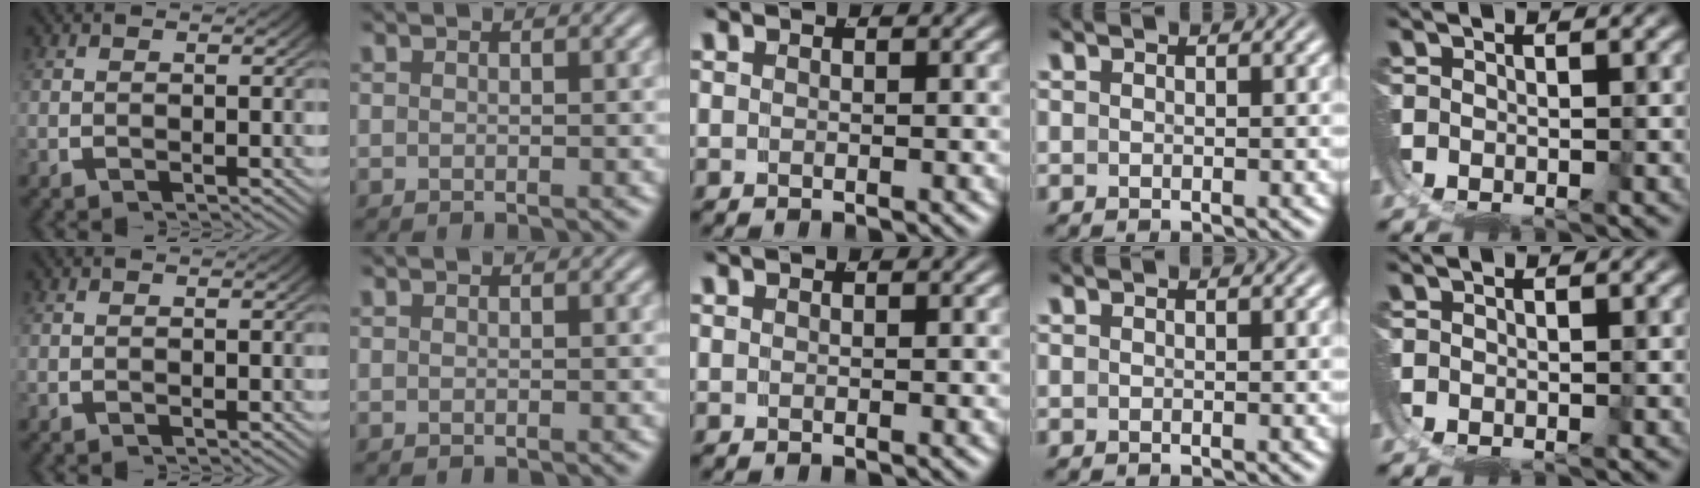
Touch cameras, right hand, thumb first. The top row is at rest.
{}